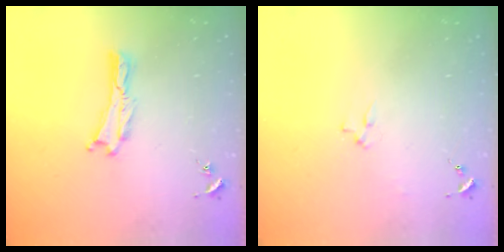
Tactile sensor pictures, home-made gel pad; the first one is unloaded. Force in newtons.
{"total": 2.3, "press": 2.3, "slide": 0.3}